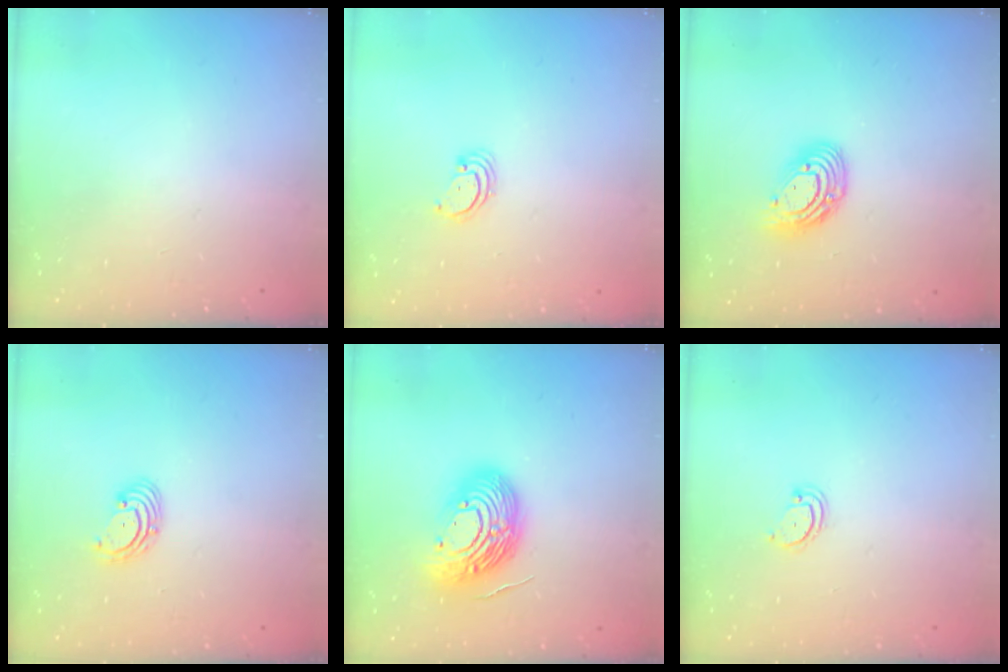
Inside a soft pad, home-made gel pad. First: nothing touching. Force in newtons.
{"total": 2.5, "press": 2.5, "slide": 0.2}
{"total": 10.7, "press": 10.7, "slide": 0.8}
{"total": 2.9, "press": 2.9, "slide": 0.3}
{"total": 17.3, "press": 17.3, "slide": 1.4}
{"total": 2.3, "press": 2.3, "slide": 0.2}